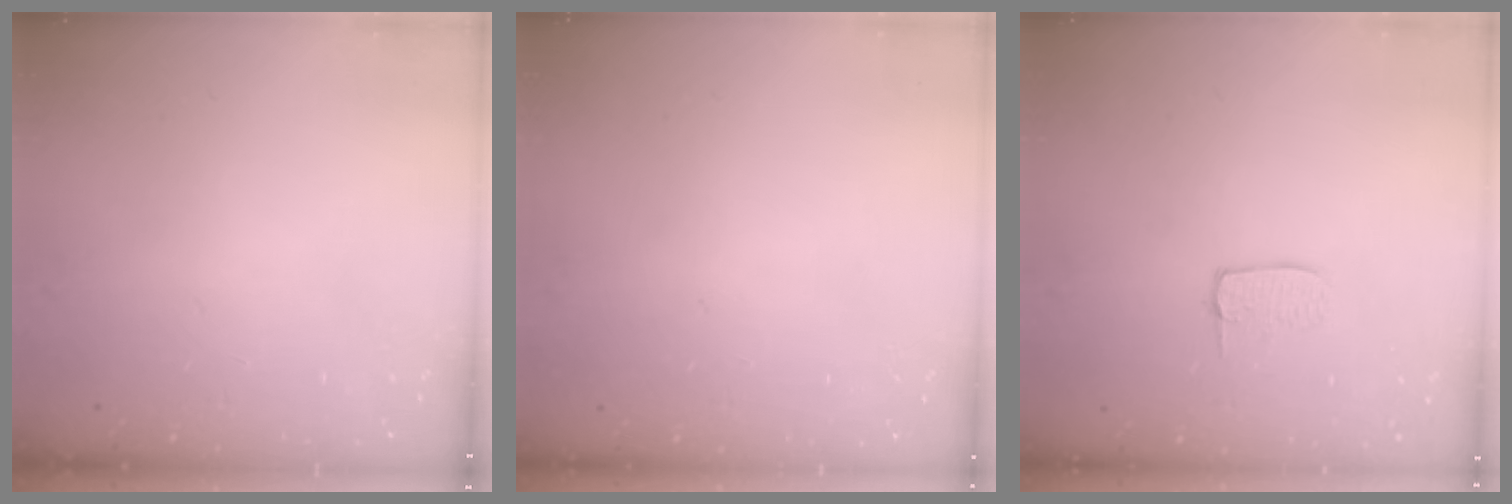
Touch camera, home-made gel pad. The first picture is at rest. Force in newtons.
{"total": 0.0}
{"total": 5.4, "press": 5.4, "slide": 0.3}